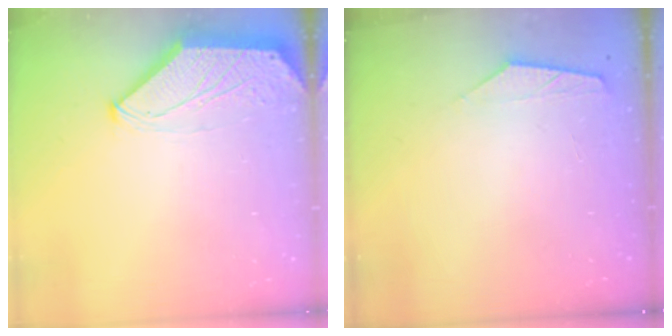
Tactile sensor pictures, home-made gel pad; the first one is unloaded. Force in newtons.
{"total": 1.5, "press": 1.5, "slide": 0.3}